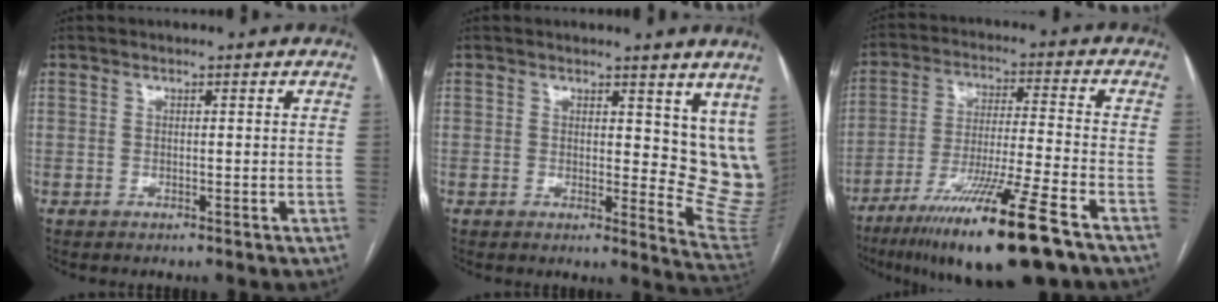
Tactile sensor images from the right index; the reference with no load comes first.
{"total": 9.8, "force": [6.7, 4.6, 5.5], "torque": [-0.051, -0.032, 0.070]}
{"total": 17.9, "force": [-11.6, 0.3, 13.6], "torque": [-0.232, -0.045, -0.200]}